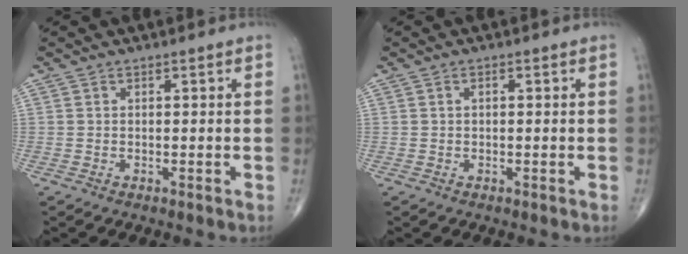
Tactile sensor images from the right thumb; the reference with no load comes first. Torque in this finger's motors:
{"motor_torque": [0.00, 0.01, -0.10, 0.17, 0.02]}